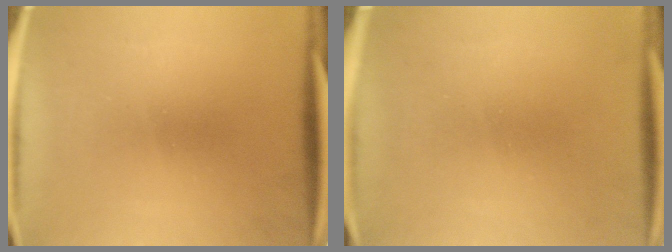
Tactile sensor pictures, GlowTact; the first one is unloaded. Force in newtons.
{"total": 1.1}